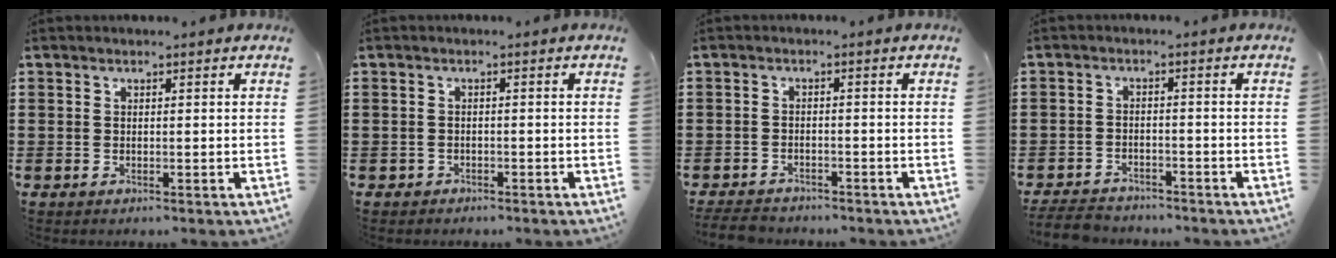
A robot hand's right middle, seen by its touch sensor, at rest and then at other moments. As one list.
[{"total": 0.9, "force": [-0.7, 0.4, -0.2], "torque": [0.001, 0.003, -0.018]}, {"total": 3.2, "force": [-3.1, 0.7, 0.4], "torque": [-0.016, 0.000, -0.068]}, {"total": 4.0, "force": [-3.8, 0.9, 0.4], "torque": [-0.015, 0.002, -0.082]}]